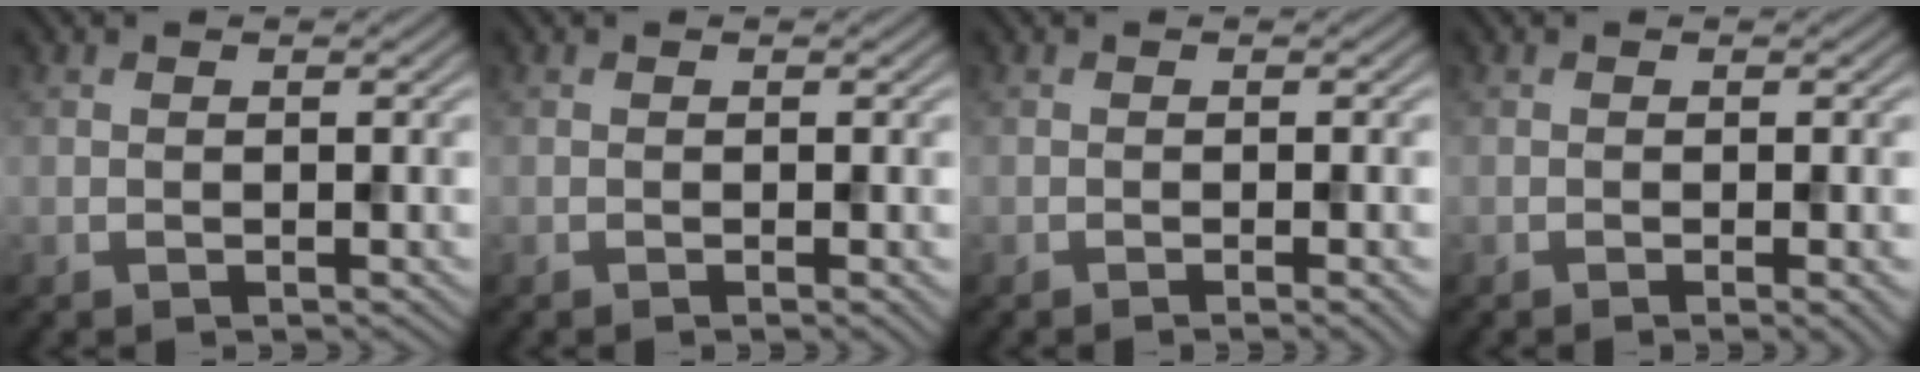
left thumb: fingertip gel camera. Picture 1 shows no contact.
{"total": 0.0}
{"total": 1.1, "force": [-0.4, 0.2, 0.9], "torque": [-0.010, 0.003, -0.007]}
{"total": 1.0, "force": [-0.3, 0.2, 0.9], "torque": [-0.011, 0.001, -0.005]}